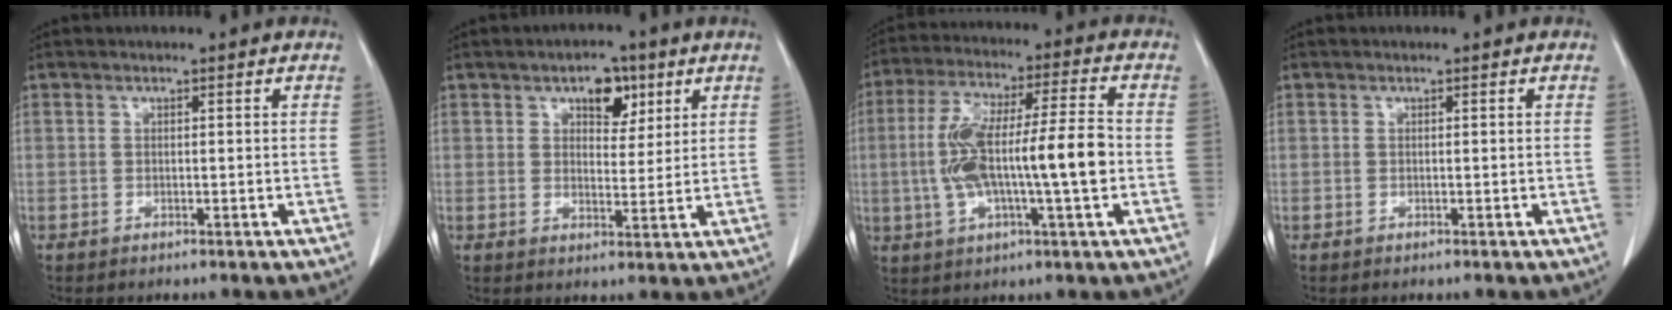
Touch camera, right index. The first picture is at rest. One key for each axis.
{"total": 5.6, "fx": 3.0, "fy": 3.0, "fz": 3.6, "tx": -0.049, "ty": 0.010, "tz": 0.046}
{"total": 14.9, "fx": -1.5, "fy": 2.2, "fz": 14.7, "tx": -0.281, "ty": 0.018, "tz": -0.024}
{"total": 0.0}